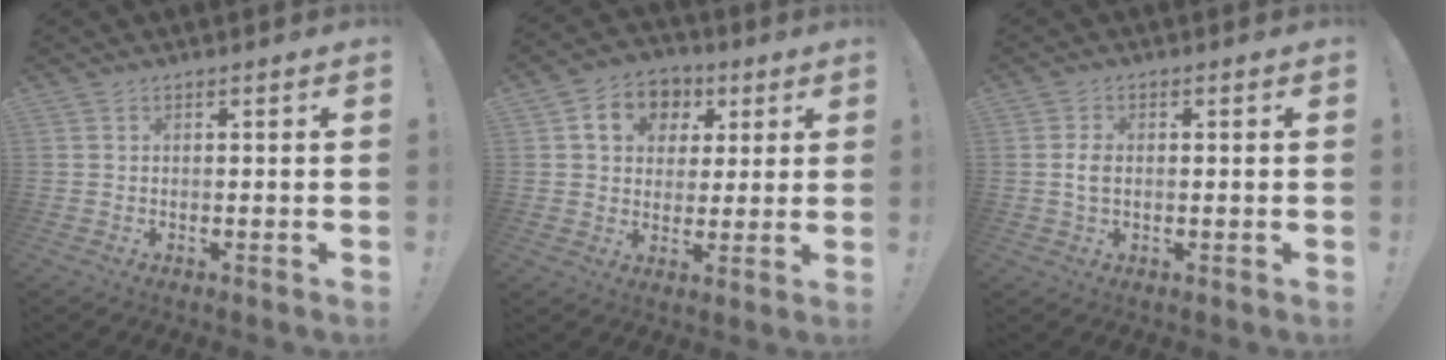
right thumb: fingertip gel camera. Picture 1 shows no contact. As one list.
[{"total": 11.5, "force": [4.2, 9.4, 5.2], "torque": [-0.066, -0.007, 0.081]}, {"total": 2.9, "force": [-0.2, 1.8, 2.2], "torque": [-0.043, 0.001, -0.005]}]